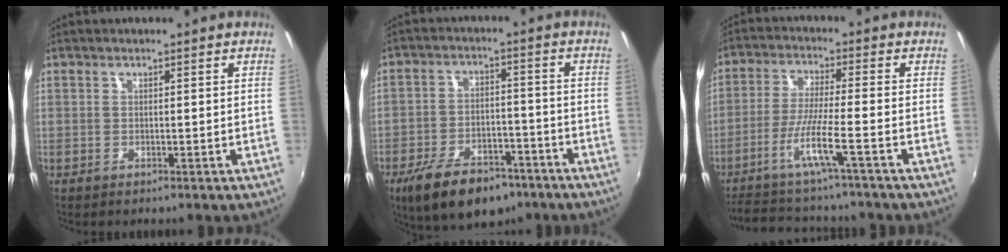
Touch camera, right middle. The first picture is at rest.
{"total": 14.7, "force": [-9.8, 7.2, 8.3], "torque": [-0.174, -0.012, -0.151]}
{"total": 11.2, "force": [-8.9, -0.3, 6.8], "torque": [-0.149, -0.023, -0.154]}